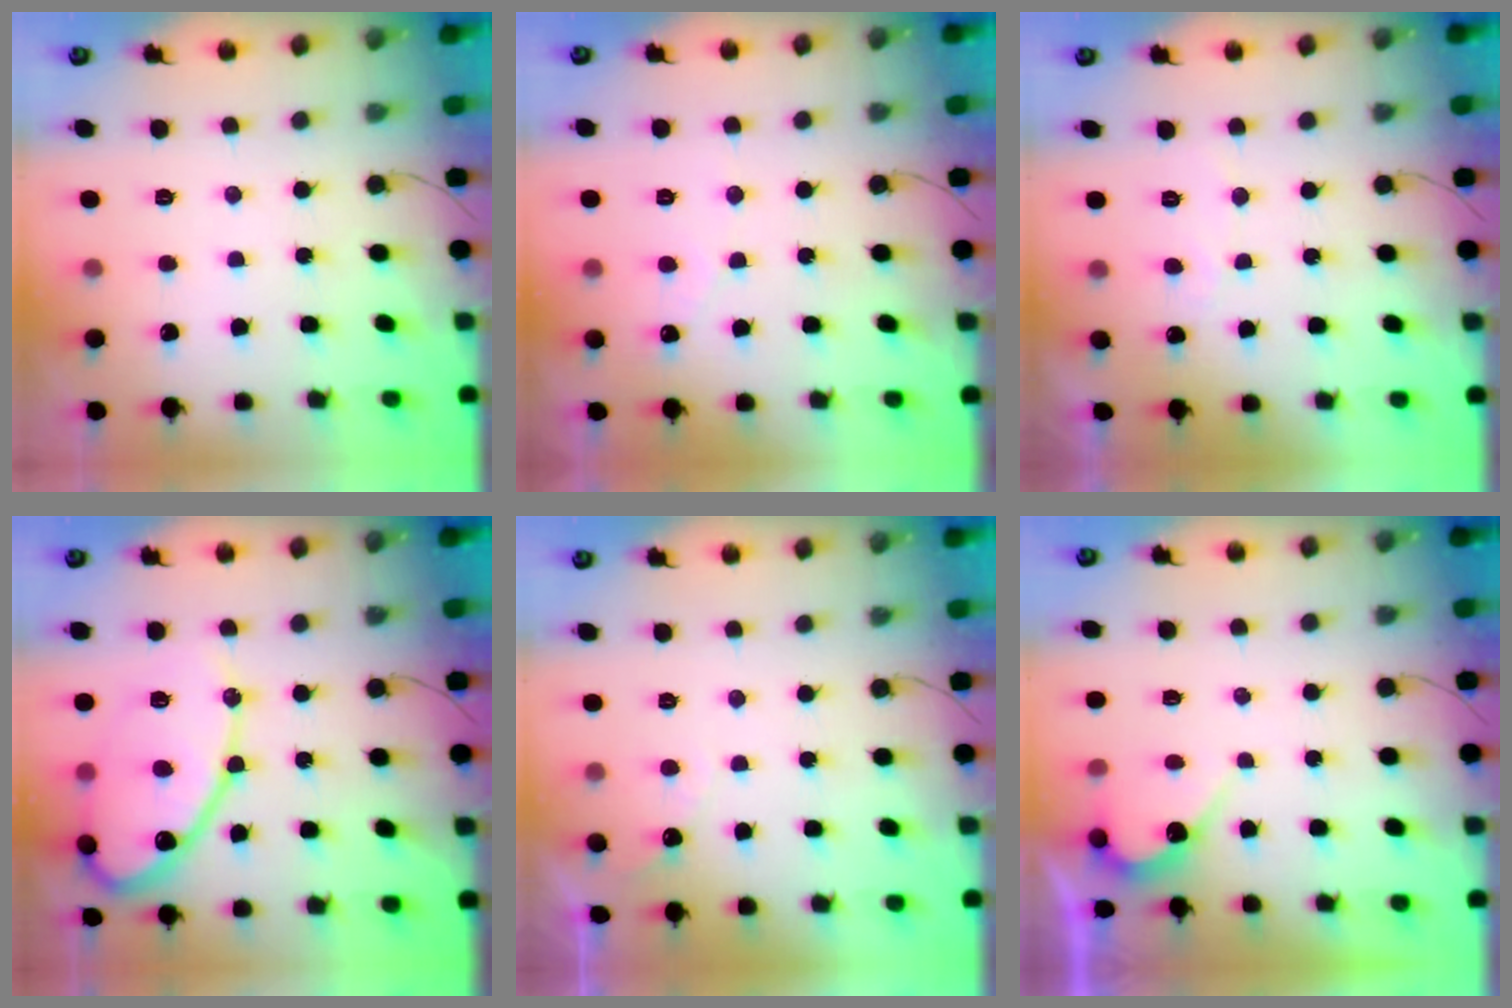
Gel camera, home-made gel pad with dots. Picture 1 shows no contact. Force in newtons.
{"total": 1.6, "press": 1.6, "slide": 0.1}
{"total": 3.7, "press": 3.7, "slide": 0.2}
{"total": 16.4, "press": 16.3, "slide": 1.4}
{"total": 2.3, "press": 2.3, "slide": 0.1}
{"total": 5.5, "press": 5.5, "slide": 0.4}